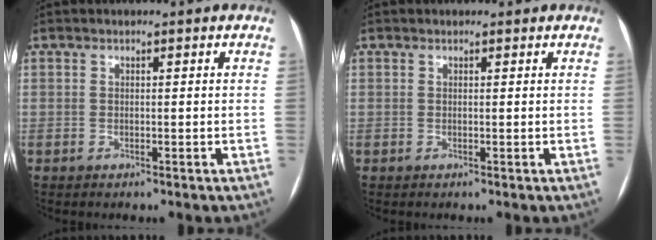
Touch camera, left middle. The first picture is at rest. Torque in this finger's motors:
{"motor_torque": [0.00, 0.00, 0.00, 0.01]}